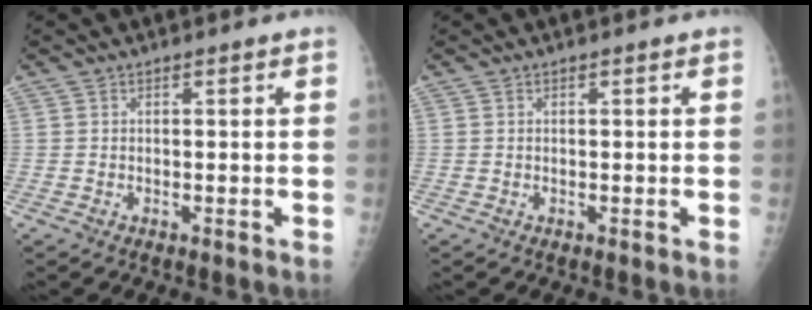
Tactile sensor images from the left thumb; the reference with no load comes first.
{"total": 0.0}